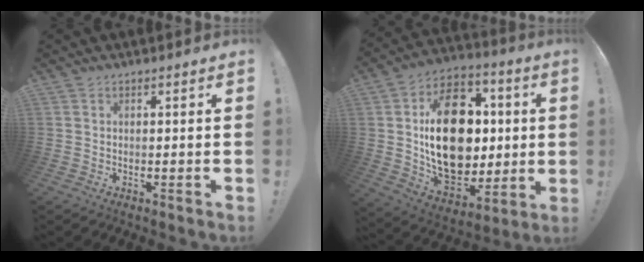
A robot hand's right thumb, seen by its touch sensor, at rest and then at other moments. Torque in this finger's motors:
{"motor_torque": [0.37, 2.75, 2.77, 0.00, 0.87]}